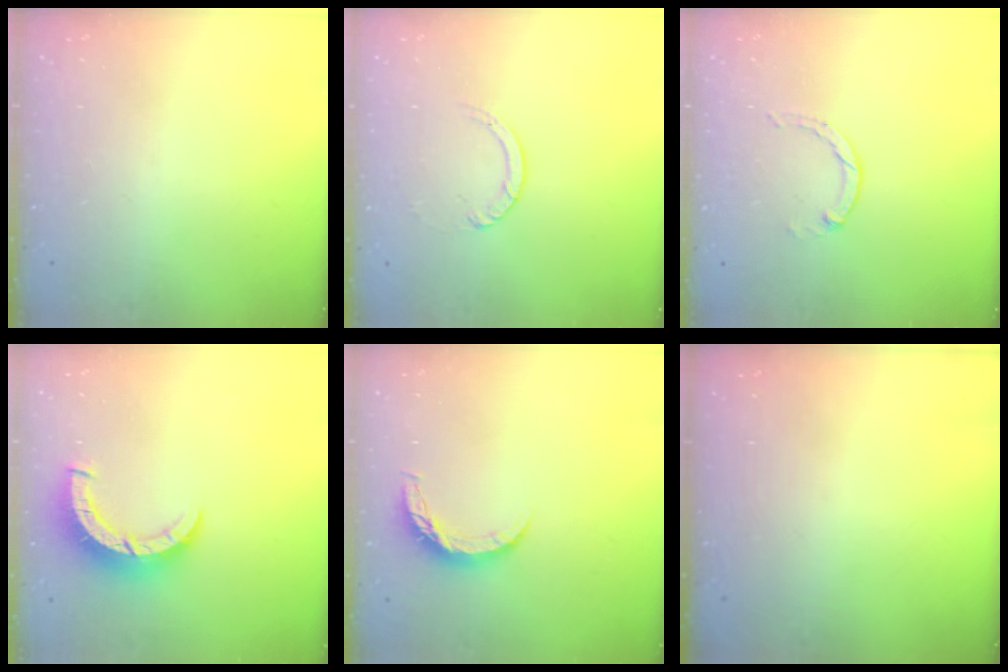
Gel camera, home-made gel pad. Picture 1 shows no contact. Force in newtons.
{"total": 2.4, "press": 2.4, "slide": 0.2}
{"total": 0.8, "press": 0.7, "slide": 0.2}
{"total": 8.3, "press": 8.3, "slide": 0.6}
{"total": 6.6, "press": 6.5, "slide": 0.6}
{"total": 0.0}